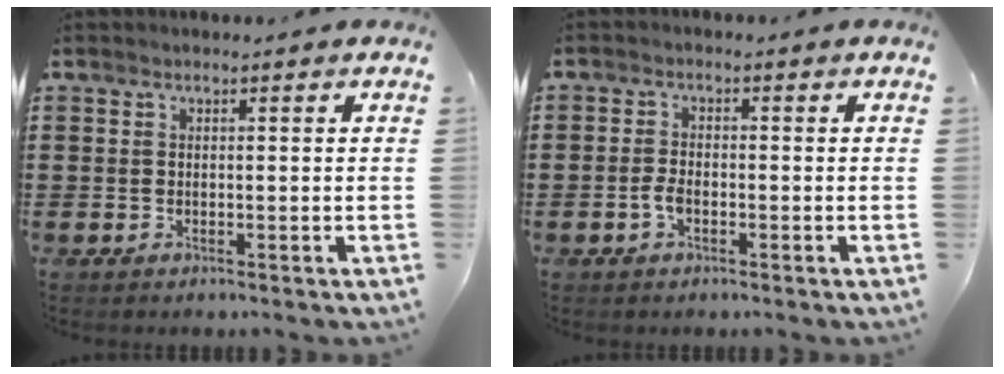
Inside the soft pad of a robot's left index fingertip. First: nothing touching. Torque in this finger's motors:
{"motor_torque": [0.44, 0.26, 0.16, 0.06]}